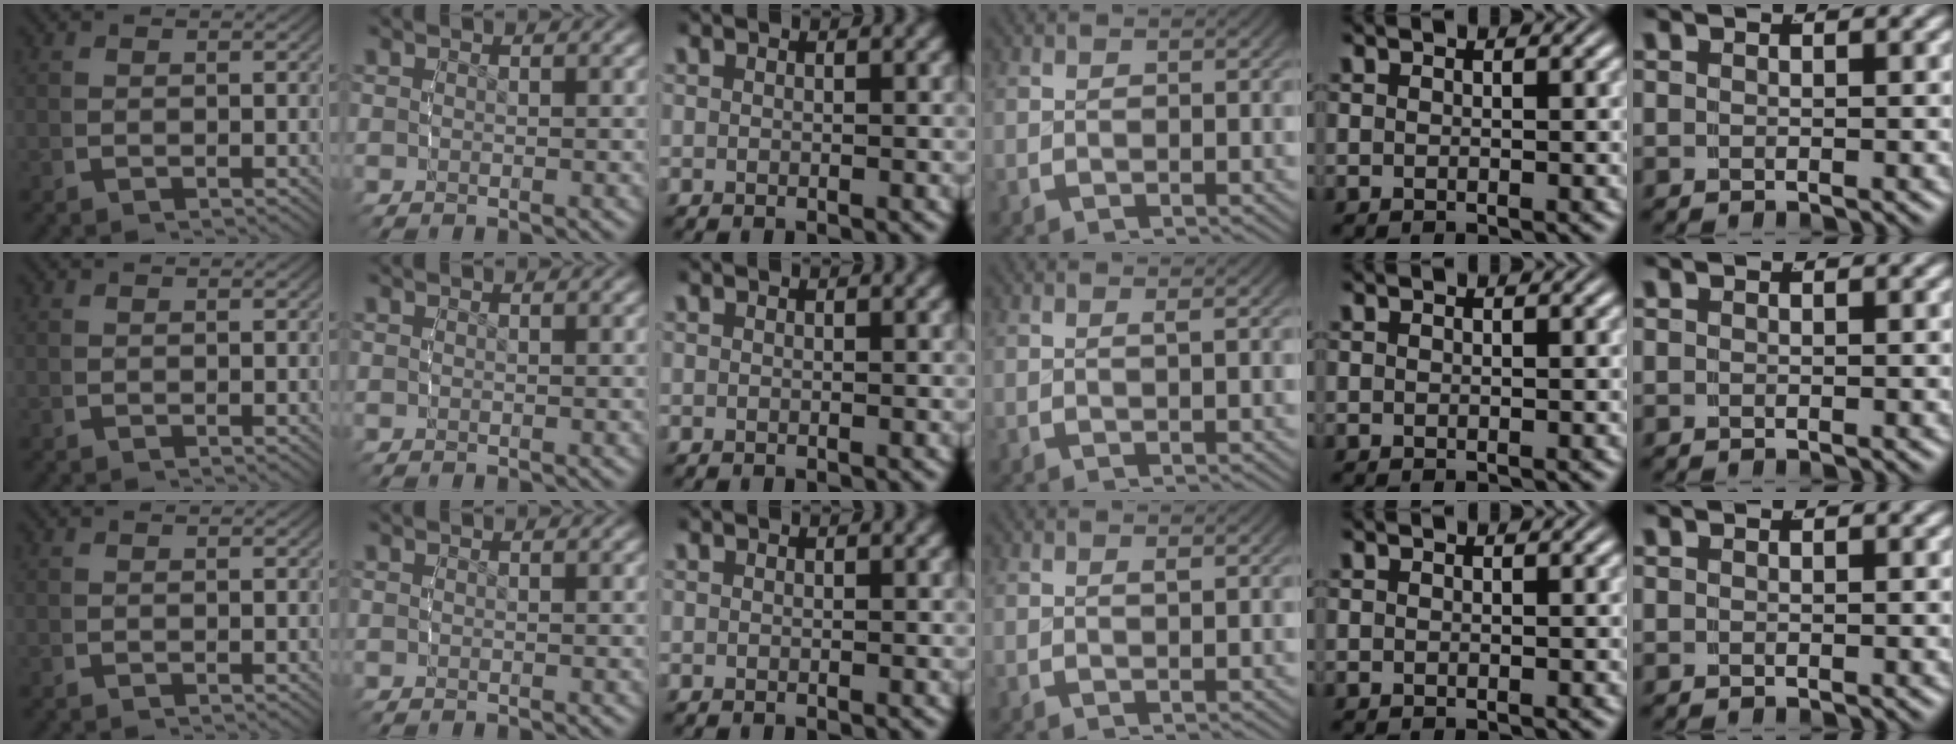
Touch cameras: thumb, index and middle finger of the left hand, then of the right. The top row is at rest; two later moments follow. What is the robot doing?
{"motion": "grasp_and_lifting", "object": "bowl"}